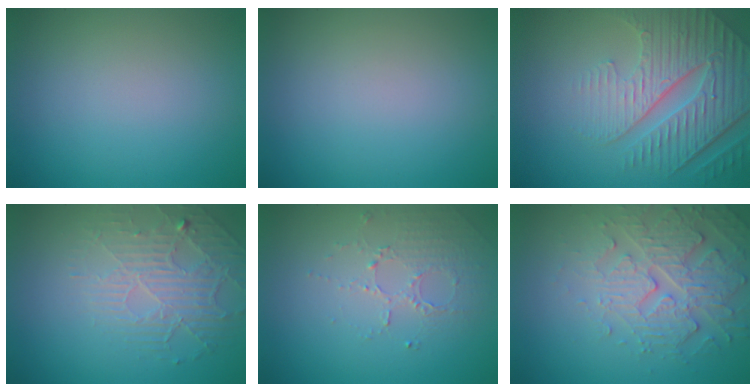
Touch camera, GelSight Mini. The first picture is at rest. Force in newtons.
{"total": 0.0}
{"total": 6.9, "press": 5.3, "slide": 4.4}
{"total": 2.6, "press": 2.0, "slide": 1.7}
{"total": 1.7, "press": 1.2, "slide": 1.2}
{"total": 4.9, "press": 3.8, "slide": 3.0}